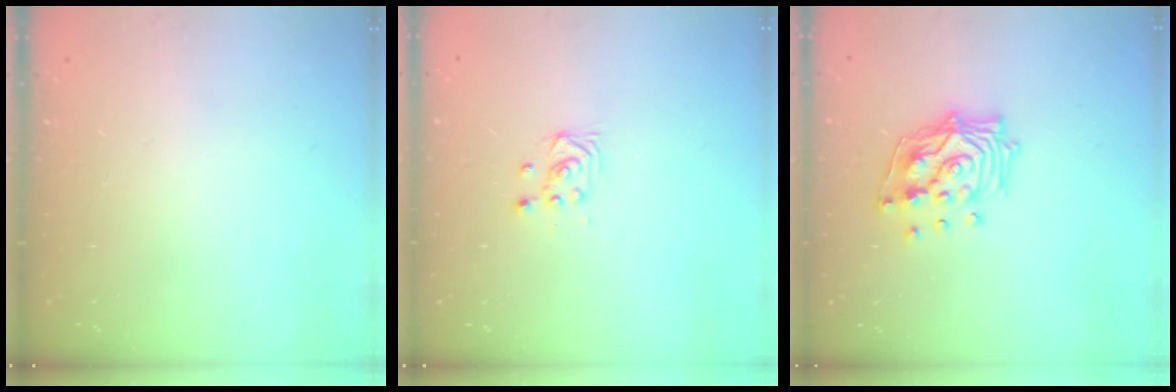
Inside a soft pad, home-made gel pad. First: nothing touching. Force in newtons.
{"total": 3.7, "press": 3.5, "slide": 1.1}
{"total": 14.1, "press": 14.0, "slide": 1.8}